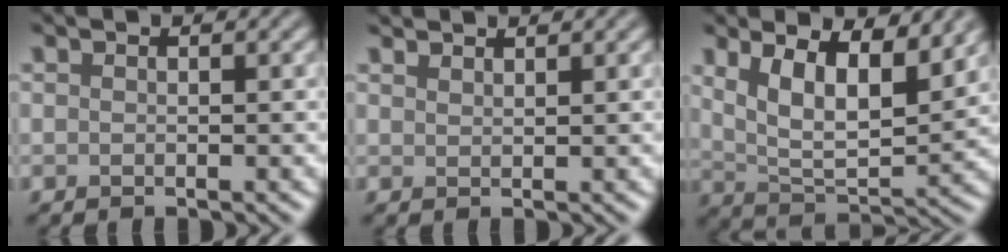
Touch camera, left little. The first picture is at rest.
{"total": 1.6, "force": [1.6, 0.2, 0.3], "torque": [-0.005, 0.001, 0.026]}
{"total": 8.1, "force": [3.9, 3.4, 6.3], "torque": [-0.110, -0.003, 0.063]}